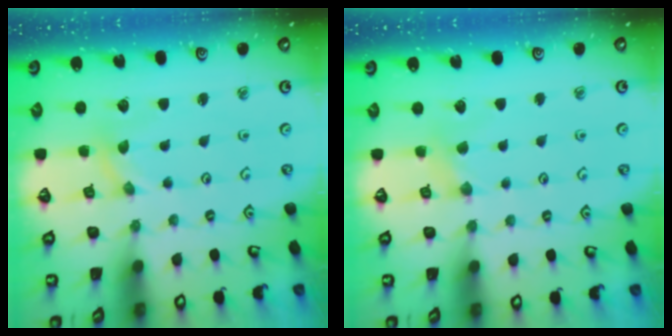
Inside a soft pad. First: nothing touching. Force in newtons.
{"total": 2.4, "press": 2.4, "slide": 0.4}